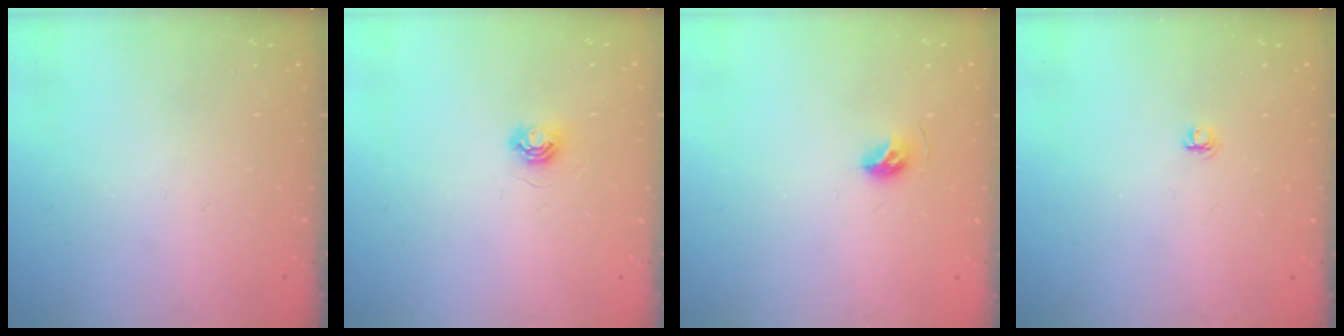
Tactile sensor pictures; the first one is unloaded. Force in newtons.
{"total": 5.0, "press": 4.9, "slide": 0.4}
{"total": 5.4, "press": 5.2, "slide": 1.2}
{"total": 4.1, "press": 4.1, "slide": 0.5}